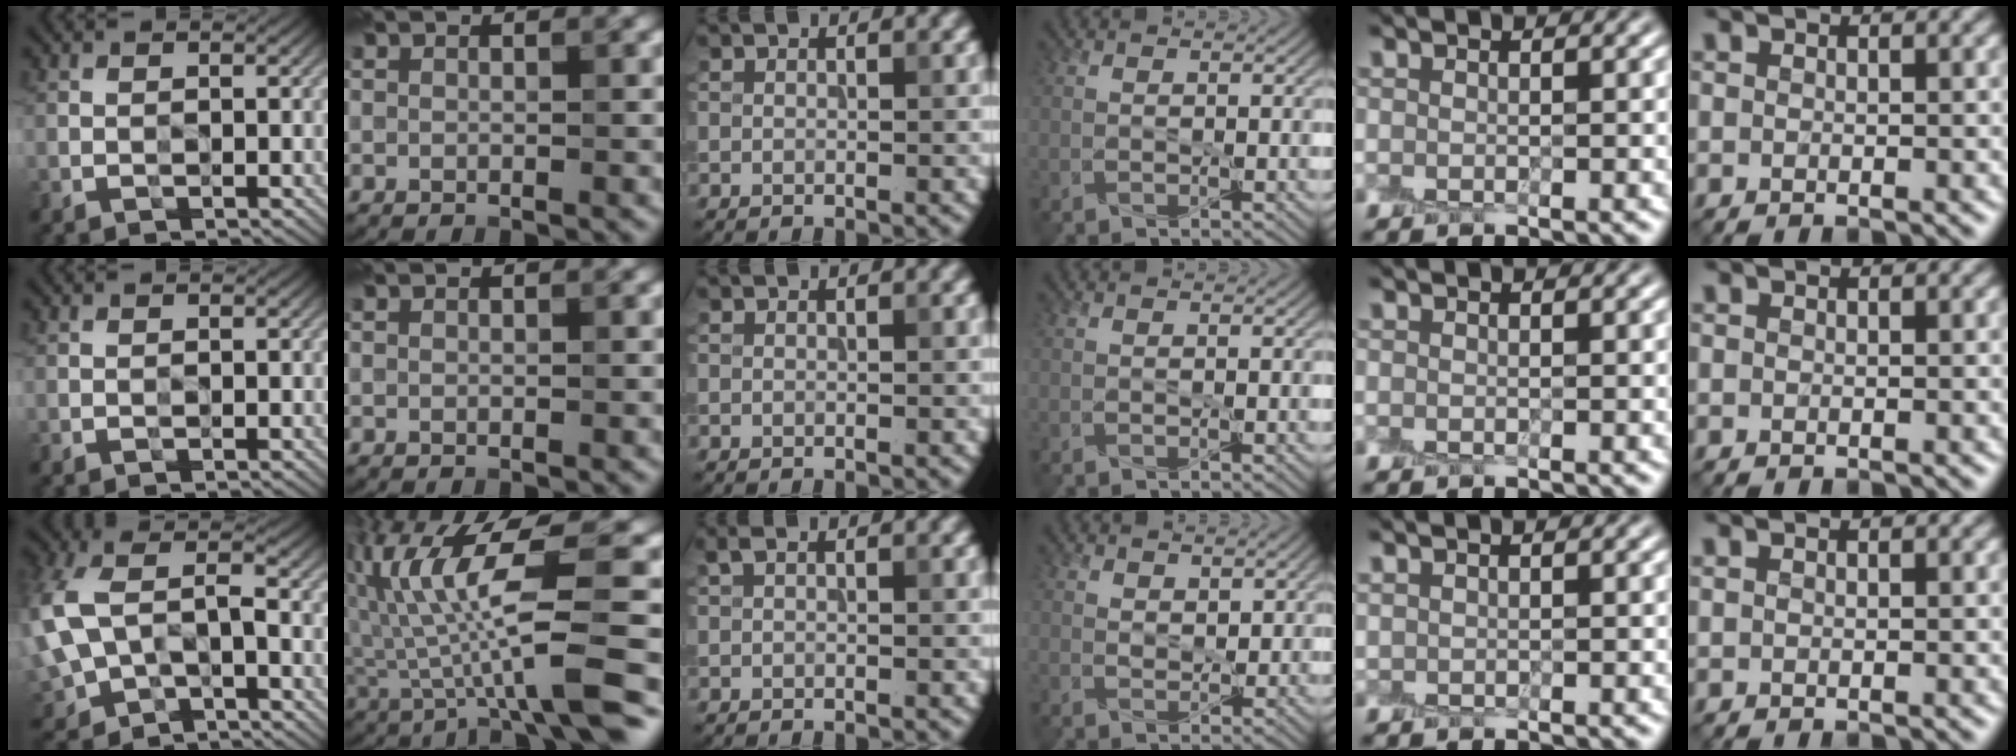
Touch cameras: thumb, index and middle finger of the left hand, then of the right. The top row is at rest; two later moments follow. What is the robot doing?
{"motion": "peel", "object": "aluminum foil"}